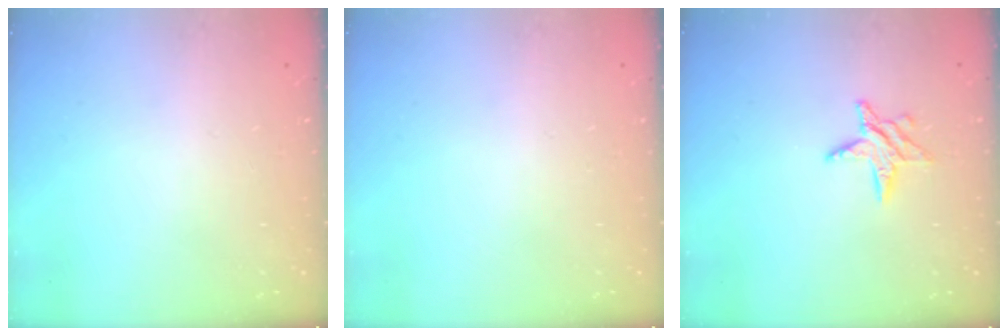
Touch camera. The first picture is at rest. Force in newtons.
{"total": 0.0}
{"total": 6.5, "press": 6.5, "slide": 0.1}